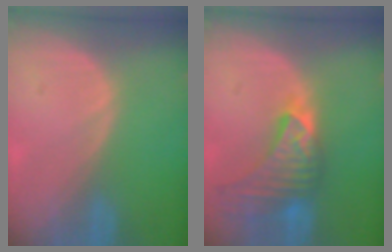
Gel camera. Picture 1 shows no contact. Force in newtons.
{"total": 9.1, "press": 8.2, "slide": 3.9}